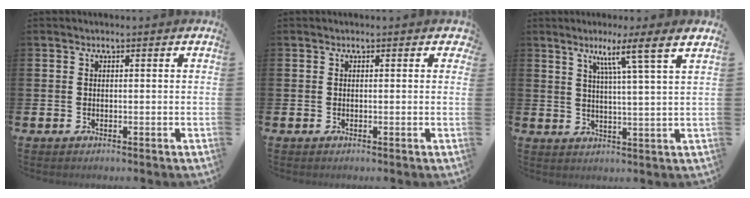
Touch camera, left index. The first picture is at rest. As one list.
[{"total": 0.7, "force": [0.0, 0.5, 0.4], "torque": [0.001, 0.005, -0.005]}, {"total": 6.7, "force": [4.5, -0.8, 4.9], "torque": [-0.094, -0.024, 0.068]}]